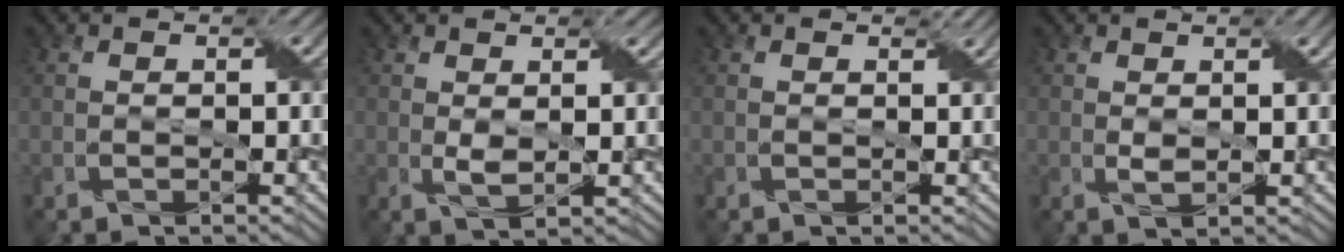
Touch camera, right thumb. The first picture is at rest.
{"total": 2.3, "force": [0.8, 1.0, 1.9], "torque": [-0.045, -0.004, 0.017]}
{"total": 0.5, "force": [0.5, 0.2, 0.2], "torque": [-0.003, -0.001, 0.009]}
{"total": 1.7, "force": [0.7, 0.4, 1.5], "torque": [-0.033, 0.000, 0.016]}